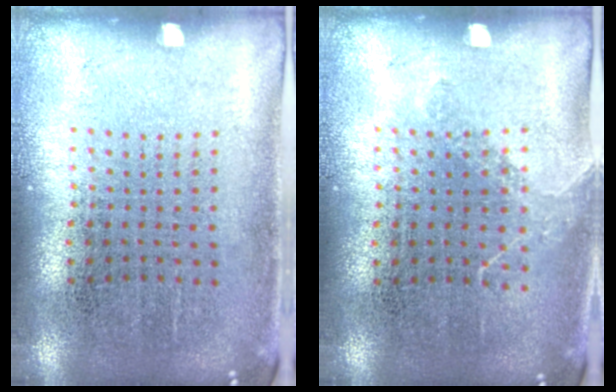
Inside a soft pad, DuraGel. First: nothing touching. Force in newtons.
{"total": 0.9, "press": 0.7, "slide": 0.6}